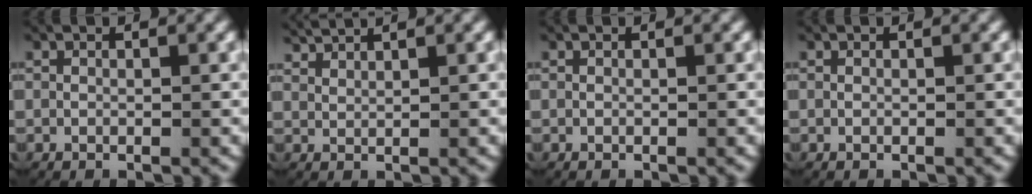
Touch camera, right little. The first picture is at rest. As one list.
[{"total": 2.4, "force": [2.1, 0.7, 0.9], "torque": [-0.012, 0.003, 0.041]}, {"total": 0.0}, {"total": 0.0}]